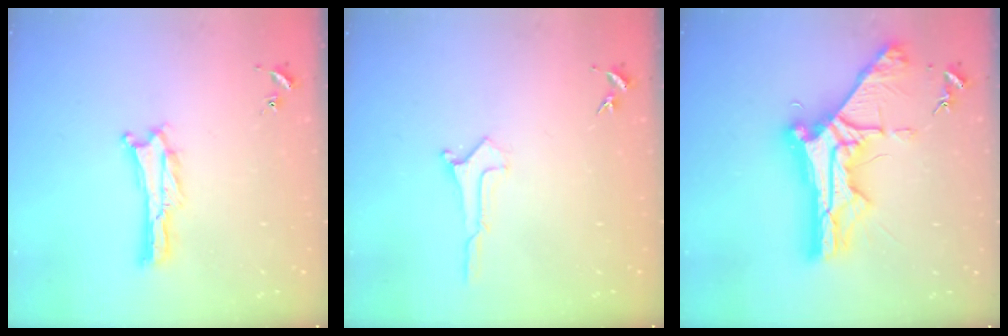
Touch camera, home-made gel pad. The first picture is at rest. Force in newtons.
{"total": 0.0}
{"total": 12.1, "press": 12.0, "slide": 1.1}